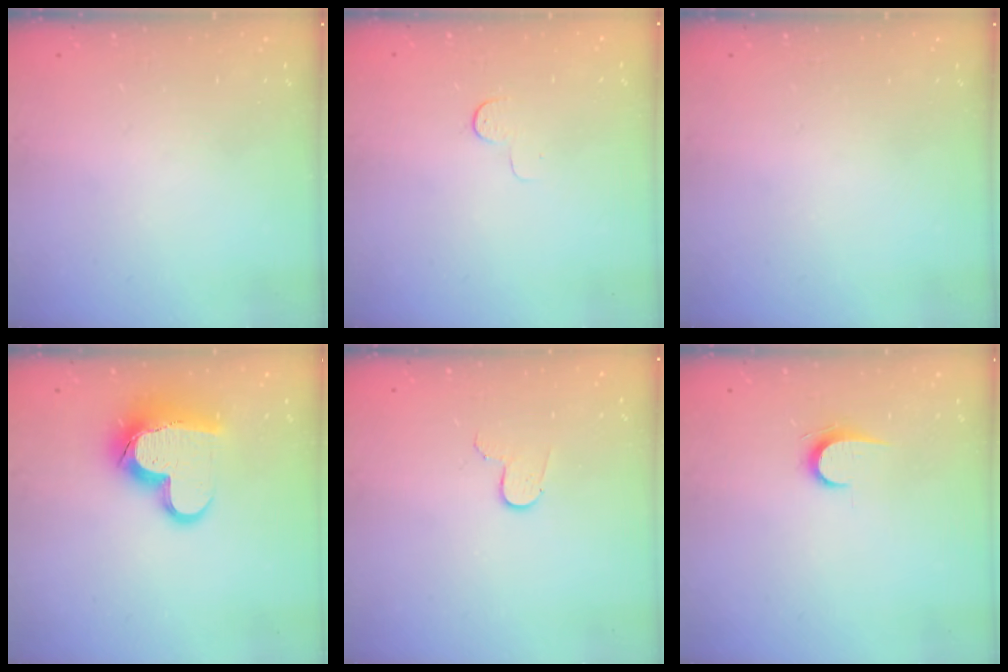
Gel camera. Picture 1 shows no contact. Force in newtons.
{"total": 3.0, "press": 3.0, "slide": 0.3}
{"total": 0.0}
{"total": 15.4, "press": 15.4, "slide": 1.3}
{"total": 3.4, "press": 3.4, "slide": 0.3}
{"total": 6.2, "press": 6.2, "slide": 0.7}